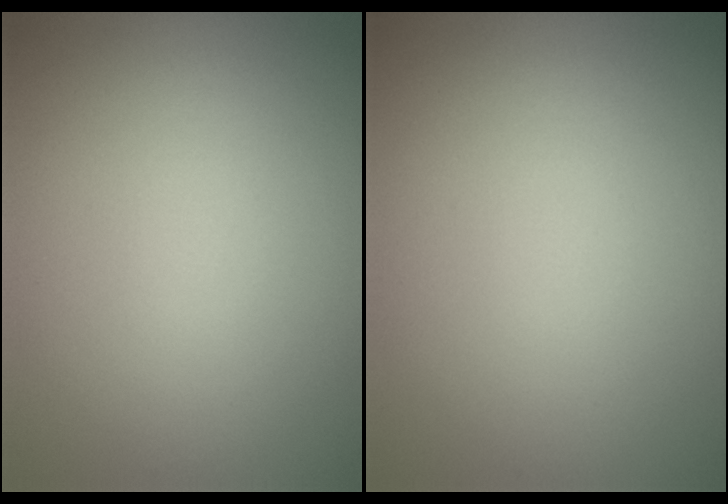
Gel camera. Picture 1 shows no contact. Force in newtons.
{"total": 0.0}